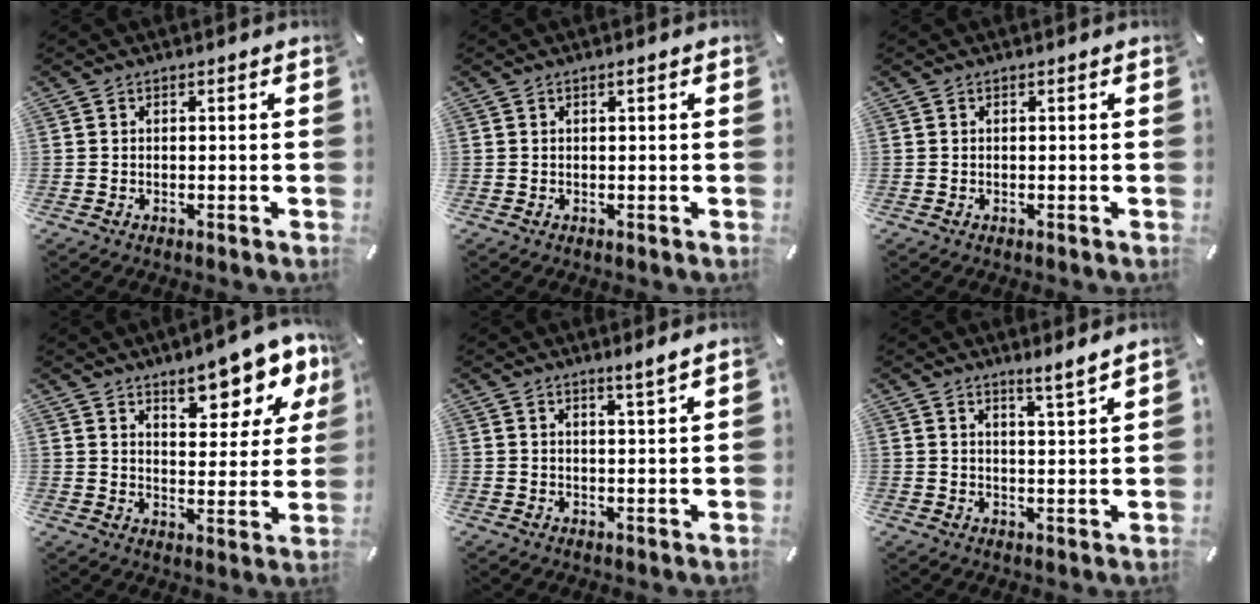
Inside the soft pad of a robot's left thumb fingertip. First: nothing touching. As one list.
[{"total": 0.5, "force": [0.2, 0.0, 0.5], "torque": [-0.009, 0.000, 0.004]}, {"total": 0.0}, {"total": 11.6, "force": [8.9, 4.8, 5.7], "torque": [-0.061, -0.064, 0.153]}, {"total": 2.7, "force": [2.3, -0.5, 1.3], "torque": [-0.028, -0.013, 0.041]}, {"total": 3.9, "force": [3.6, -0.7, 1.3], "torque": [-0.027, -0.028, 0.062]}]